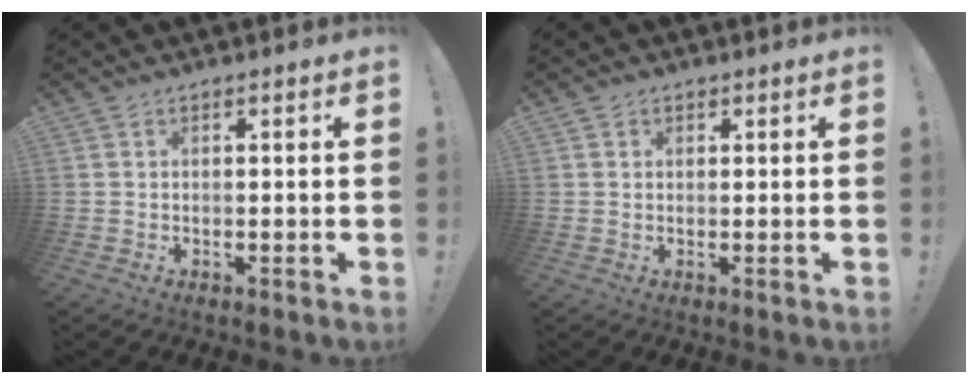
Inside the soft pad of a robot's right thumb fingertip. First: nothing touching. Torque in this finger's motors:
{"motor_torque": [0.26, -0.29, -0.12, -0.05, 0.05]}